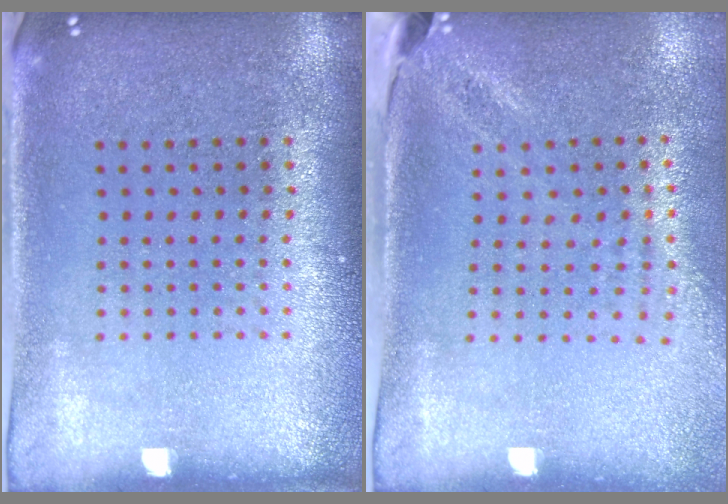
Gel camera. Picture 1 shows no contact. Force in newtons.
{"total": 2.0, "press": 1.6, "slide": 1.2}